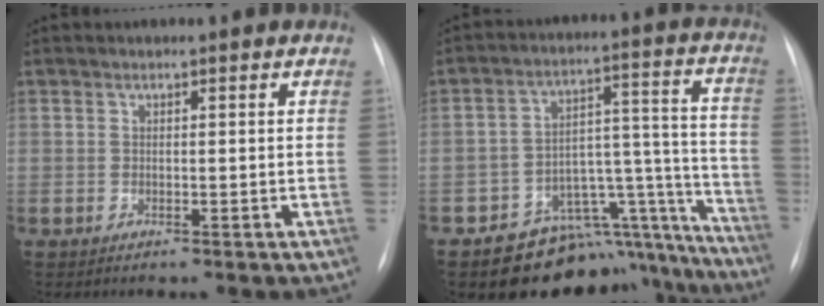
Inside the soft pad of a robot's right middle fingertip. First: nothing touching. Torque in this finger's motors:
{"motor_torque": [0.77, -0.85, 0.71, 0.09]}